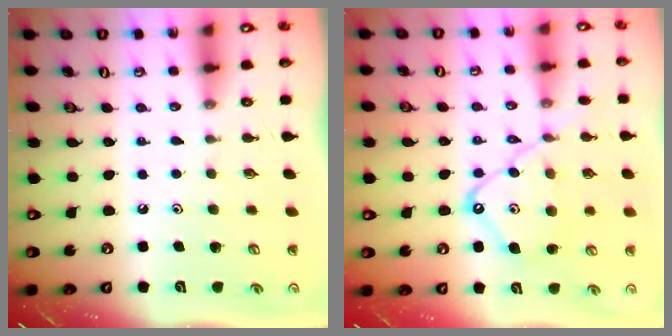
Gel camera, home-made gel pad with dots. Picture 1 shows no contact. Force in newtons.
{"total": 12.8, "press": 12.7, "slide": 1.2}